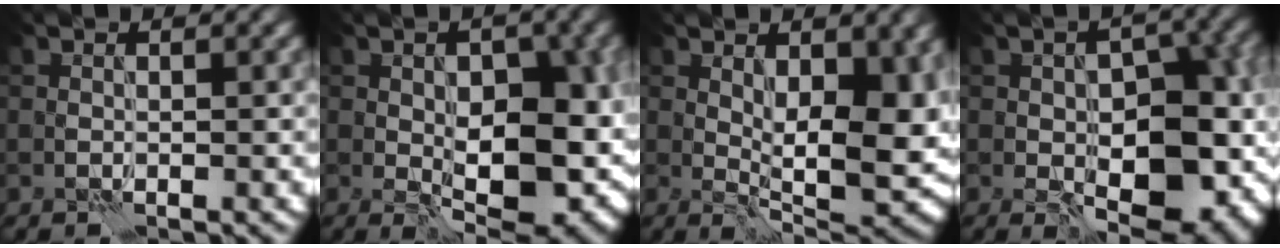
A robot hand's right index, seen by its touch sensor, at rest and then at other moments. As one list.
[{"total": 9.0, "force": [-1.2, 4.2, 7.9], "torque": [-0.105, 0.002, -0.018]}, {"total": 11.8, "force": [0.3, 5.0, 10.6], "torque": [-0.154, -0.004, 0.010]}, {"total": 13.1, "force": [-3.4, 6.9, 10.6], "torque": [-0.134, -0.006, -0.044]}]